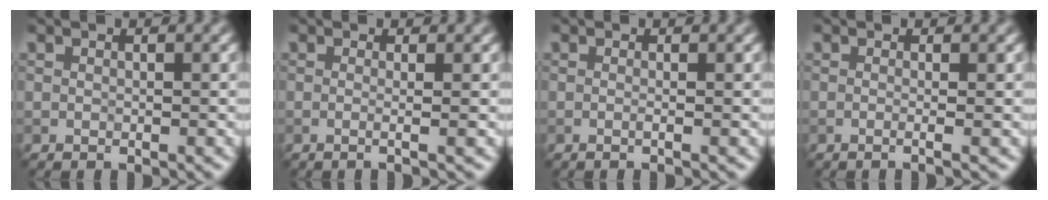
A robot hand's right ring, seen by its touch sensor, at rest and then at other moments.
{"total": 3.1, "force": [0.6, 1.6, 2.6], "torque": [-0.009, 0.004, -0.026]}
{"total": 1.9, "force": [0.3, 1.0, 1.6], "torque": [-0.001, -0.005, -0.019]}
{"total": 2.5, "force": [0.3, 1.3, 2.1], "torque": [-0.008, -0.004, -0.023]}